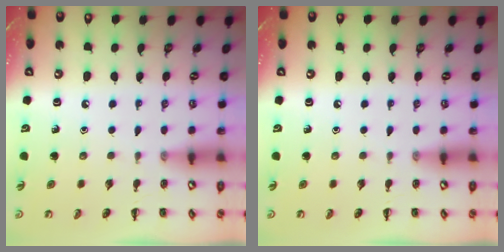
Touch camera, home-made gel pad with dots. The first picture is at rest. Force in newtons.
{"total": 0.0}